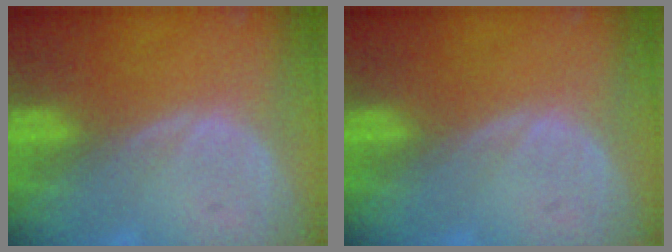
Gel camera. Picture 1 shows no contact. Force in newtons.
{"total": 0.0}